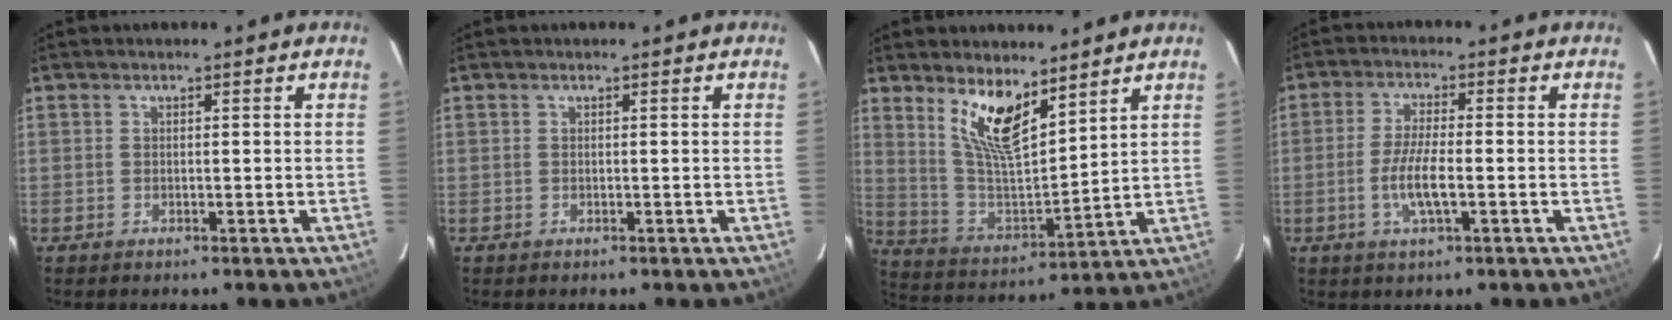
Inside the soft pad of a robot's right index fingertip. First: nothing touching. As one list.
[{"total": 0.0}, {"total": 11.8, "force": [7.7, 3.8, 8.1], "torque": [-0.157, -0.006, 0.159]}, {"total": 6.5, "force": [-1.9, 1.4, 6.1], "torque": [-0.123, -0.004, -0.038]}]